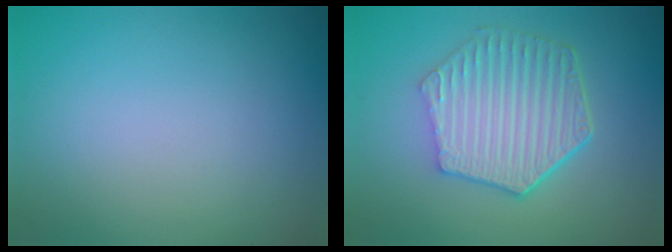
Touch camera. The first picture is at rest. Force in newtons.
{"total": 6.3, "press": 4.8, "slide": 4.0}